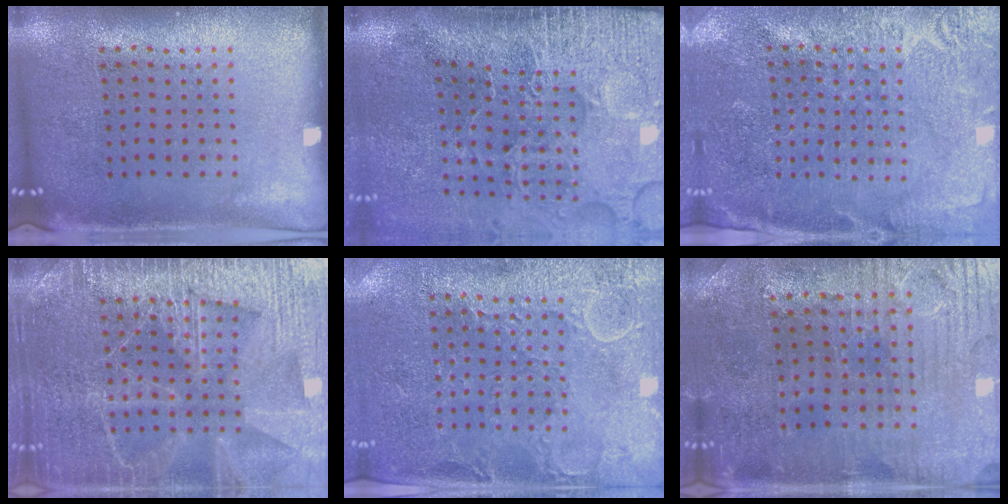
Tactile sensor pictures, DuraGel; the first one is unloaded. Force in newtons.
{"total": 5.1, "press": 4.1, "slide": 3.1}
{"total": 3.1, "press": 3.1, "slide": 0.4}
{"total": 6.5, "press": 6.4, "slide": 0.7}
{"total": 2.9, "press": 2.8, "slide": 0.4}
{"total": 1.7, "press": 1.7, "slide": 0.5}